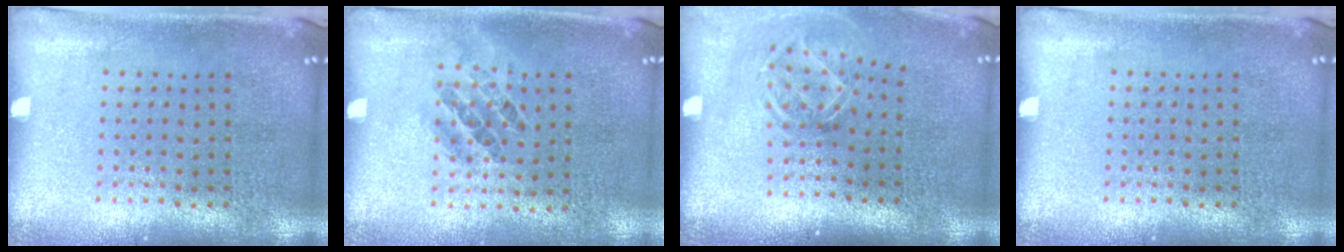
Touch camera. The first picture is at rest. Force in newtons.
{"total": 0.9, "press": 0.6, "slide": 0.6}
{"total": 1.8, "press": 1.3, "slide": 1.3}
{"total": 0.0}